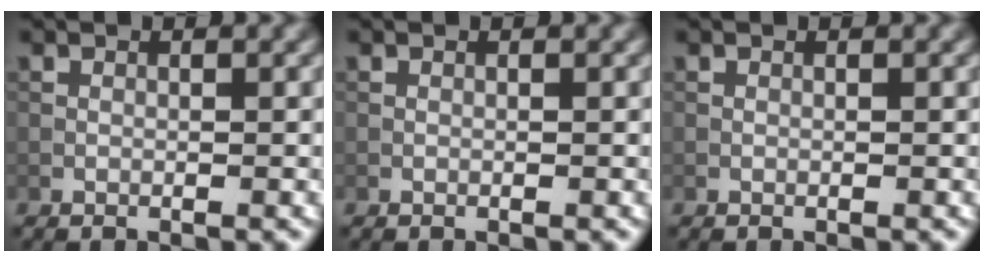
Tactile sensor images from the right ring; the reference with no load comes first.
{"total": 0.0}
{"total": 0.0}